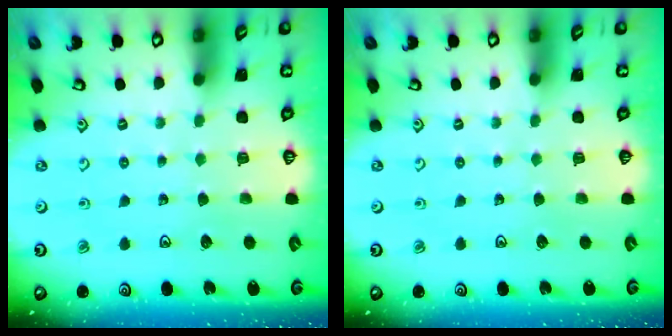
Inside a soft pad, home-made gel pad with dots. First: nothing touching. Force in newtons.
{"total": 0.0}